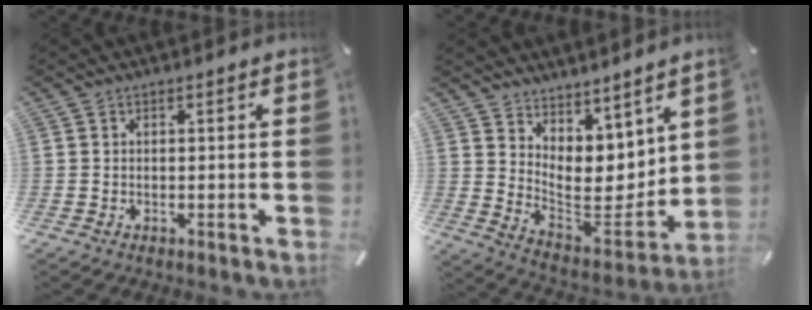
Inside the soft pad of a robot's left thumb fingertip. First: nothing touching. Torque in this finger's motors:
{"motor_torque": [0.62, -0.28, 0.46, 0.01, 0.07]}